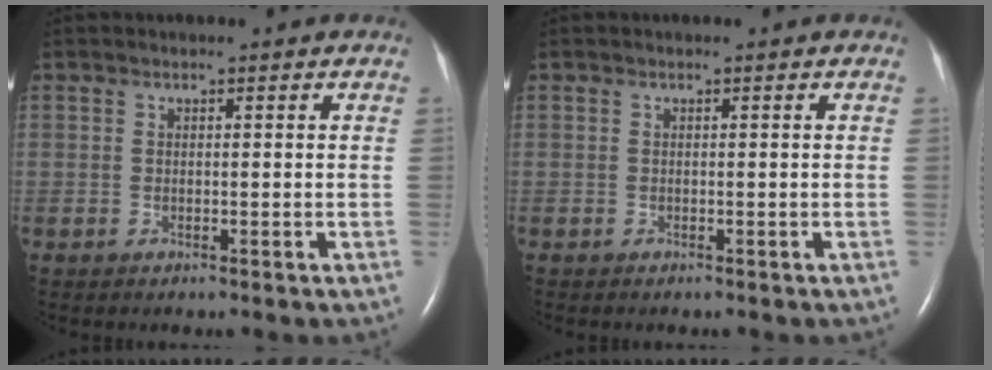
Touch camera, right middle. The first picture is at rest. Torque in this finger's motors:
{"motor_torque": [-0.21, 0.21, -0.01, -0.01]}